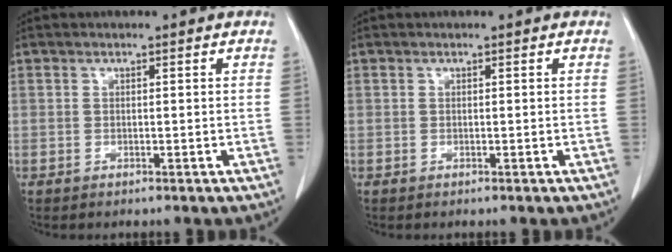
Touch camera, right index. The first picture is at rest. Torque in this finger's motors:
{"motor_torque": [0.00, 0.00, 0.00, 0.00]}